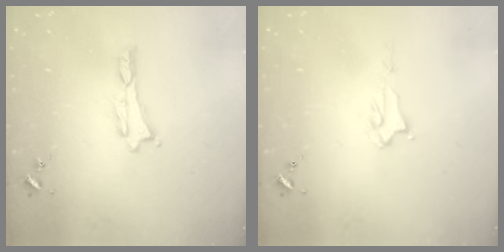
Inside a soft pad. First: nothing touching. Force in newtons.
{"total": 2.2, "press": 2.2, "slide": 0.4}